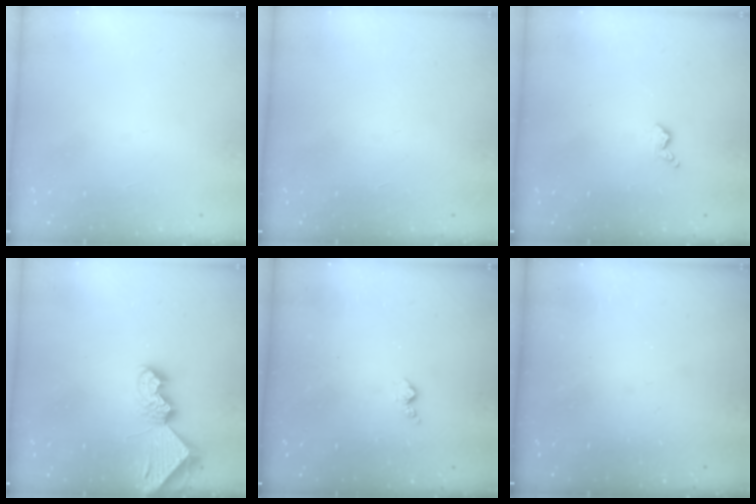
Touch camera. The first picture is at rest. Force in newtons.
{"total": 0.0}
{"total": 3.4, "press": 3.3, "slide": 0.7}
{"total": 7.4, "press": 7.3, "slide": 1.1}
{"total": 3.4, "press": 3.4, "slide": 0.4}
{"total": 0.0}